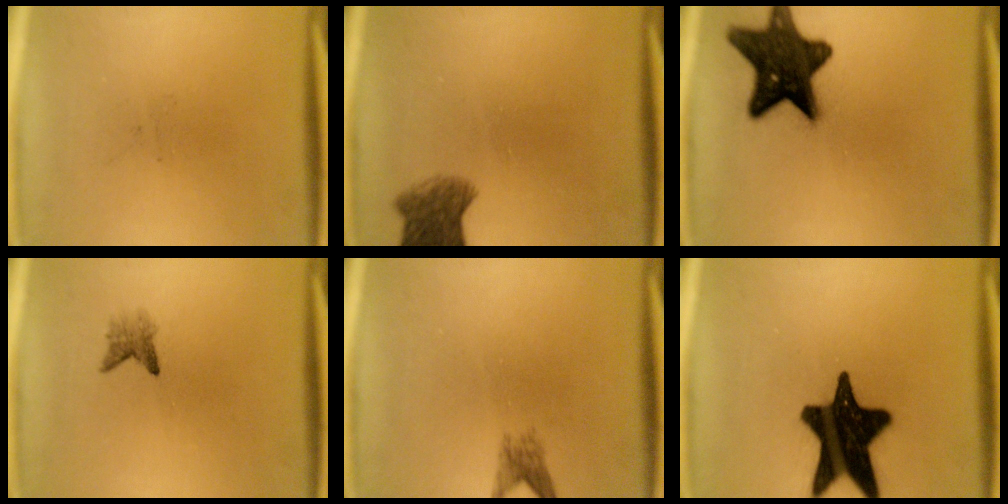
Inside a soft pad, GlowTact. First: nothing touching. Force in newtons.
{"total": 5.0}
{"total": 15.0}
{"total": 1.8}
{"total": 1.9}
{"total": 19.6}